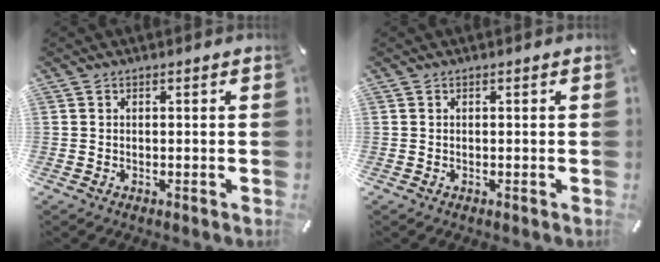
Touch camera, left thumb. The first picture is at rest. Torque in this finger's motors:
{"motor_torque": [-0.01, 0.03, -0.04, -0.04, 0.00]}